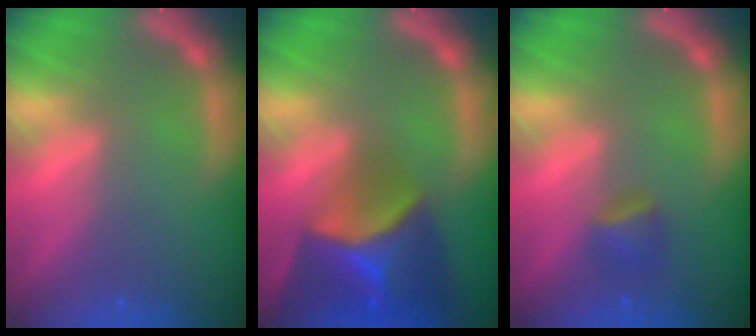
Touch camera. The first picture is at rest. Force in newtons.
{"total": 9.9}
{"total": 1.9}